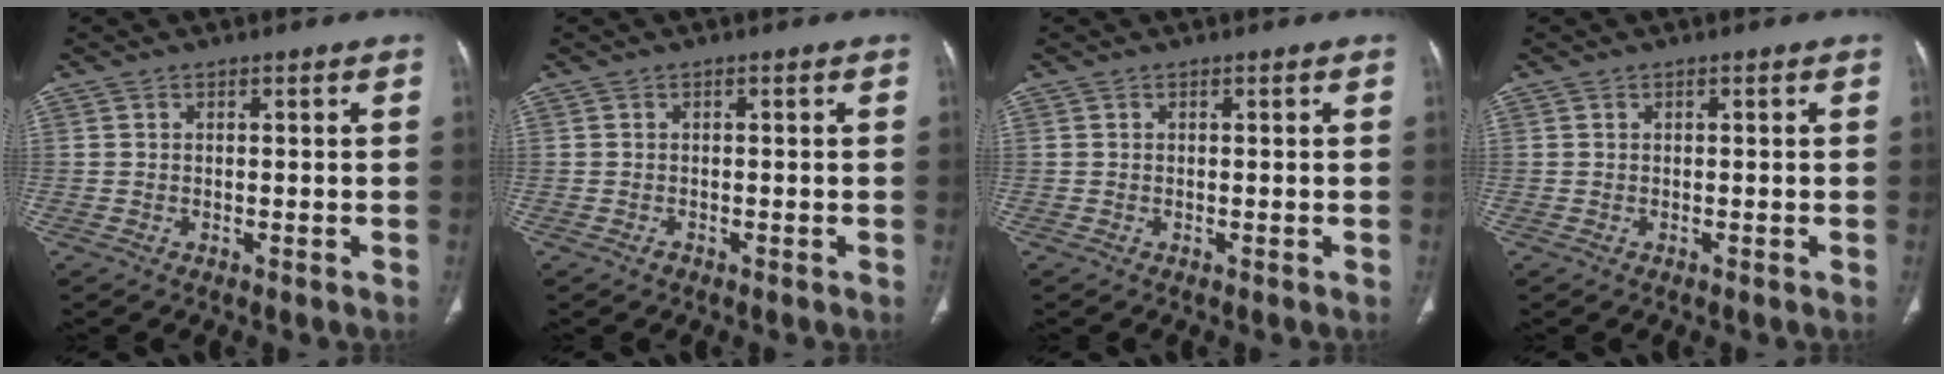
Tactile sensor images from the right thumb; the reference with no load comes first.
{"total": 0.7, "force": [-0.4, 0.5, 0.2], "torque": [-0.001, 0.001, -0.010]}
{"total": 0.0}
{"total": 0.0}